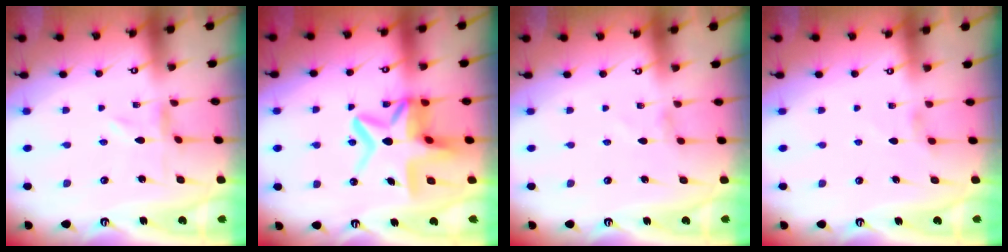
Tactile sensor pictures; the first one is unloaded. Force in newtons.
{"total": 15.2, "press": 15.2, "slide": 1.4}
{"total": 0.9, "press": 0.9, "slide": 0.3}
{"total": 1.7, "press": 1.6, "slide": 0.4}